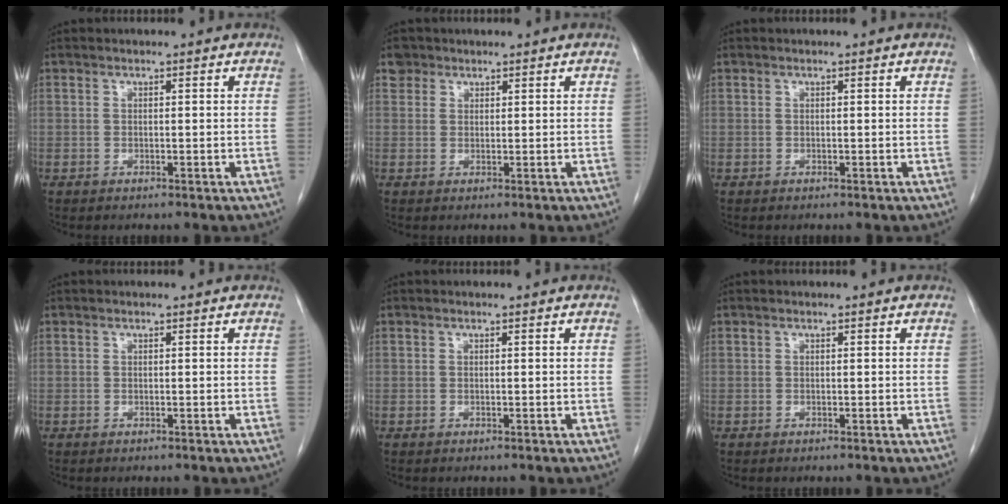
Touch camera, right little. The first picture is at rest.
{"total": 2.1, "force": [1.3, 1.7, 0.0], "torque": [0.012, 0.004, 0.015]}
{"total": 0.0}
{"total": 0.0}
{"total": 0.0}
{"total": 0.0}